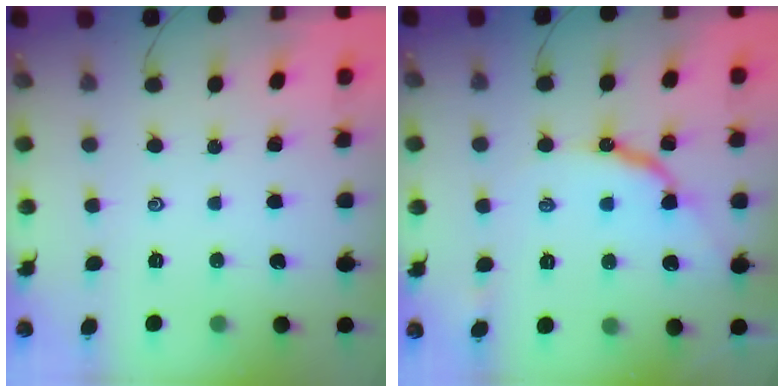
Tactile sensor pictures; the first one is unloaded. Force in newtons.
{"total": 9.3, "press": 9.3, "slide": 0.9}